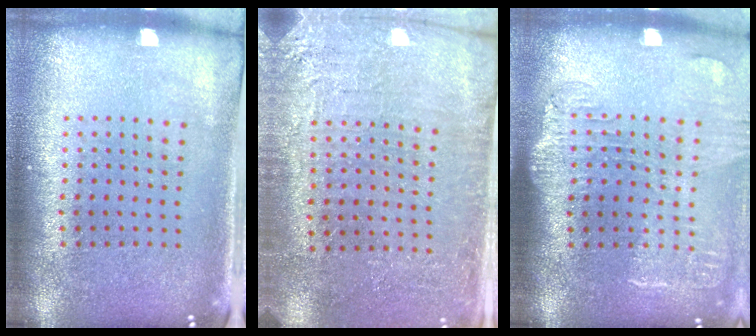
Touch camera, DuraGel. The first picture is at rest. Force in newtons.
{"total": 2.8, "press": 2.8, "slide": 0.4}
{"total": 1.9, "press": 1.6, "slide": 1.1}